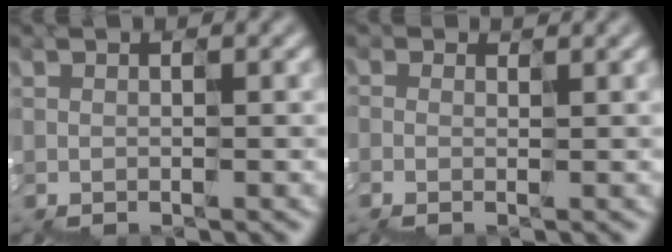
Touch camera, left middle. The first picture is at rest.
{"total": 0.6, "force": [-0.1, -0.1, -0.6], "torque": [0.012, -0.003, -0.008]}